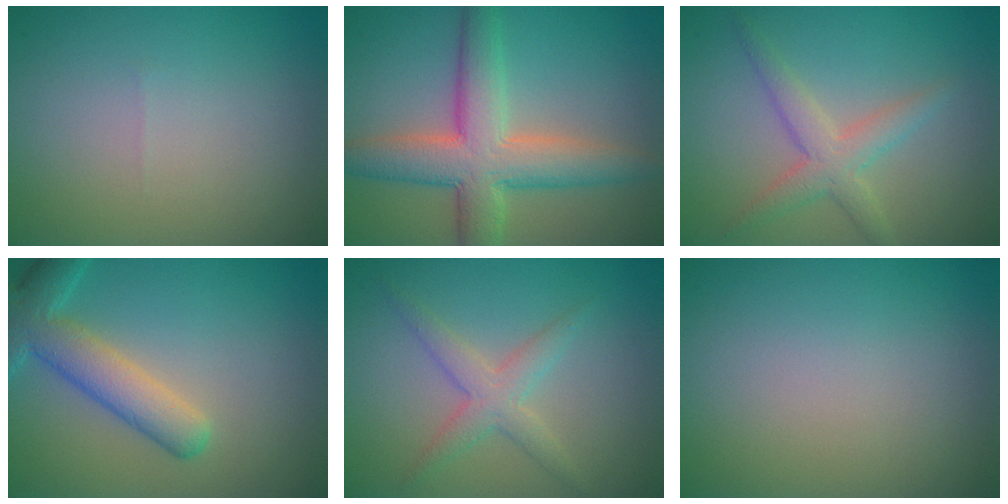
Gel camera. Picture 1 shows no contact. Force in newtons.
{"total": 7.3, "press": 7.3, "slide": 0.2}
{"total": 3.1, "press": 3.1, "slide": 0.2}
{"total": 5.5, "press": 5.5, "slide": 0.3}
{"total": 2.7, "press": 2.7, "slide": 0.1}
{"total": 0.0}